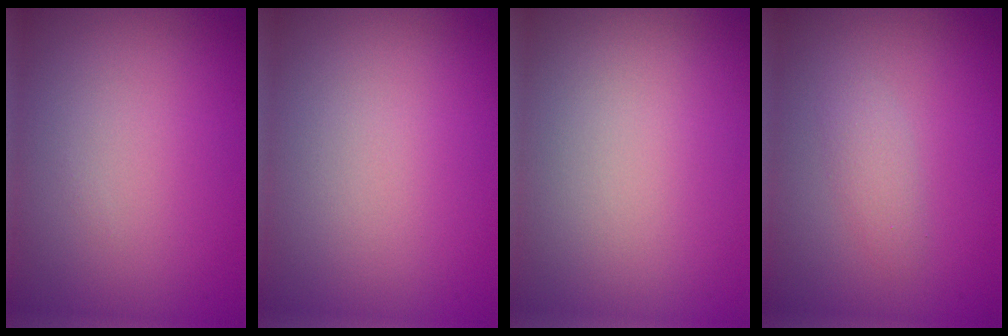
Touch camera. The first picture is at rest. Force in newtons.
{"total": 0.0}
{"total": 0.0}
{"total": 1.4, "press": 1.4, "slide": 0.1}